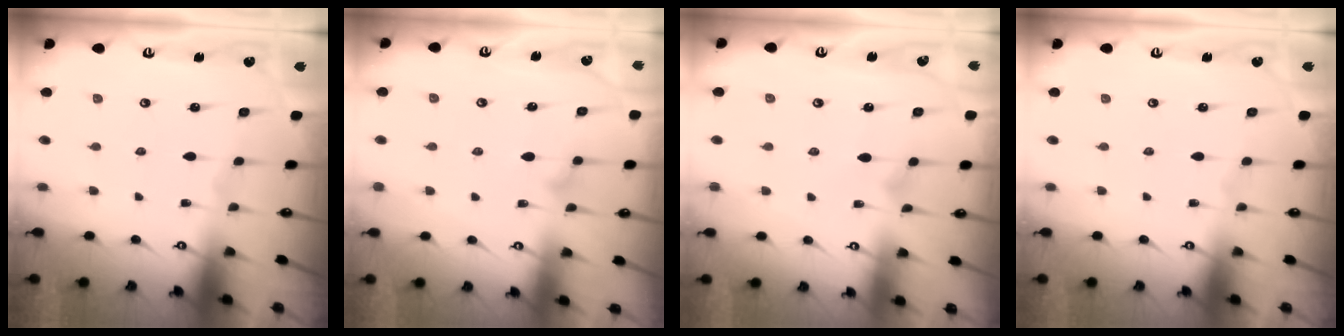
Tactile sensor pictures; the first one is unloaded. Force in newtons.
{"total": 9.7, "press": 9.7, "slide": 0.2}
{"total": 3.8, "press": 3.8, "slide": 0.2}
{"total": 0.0}